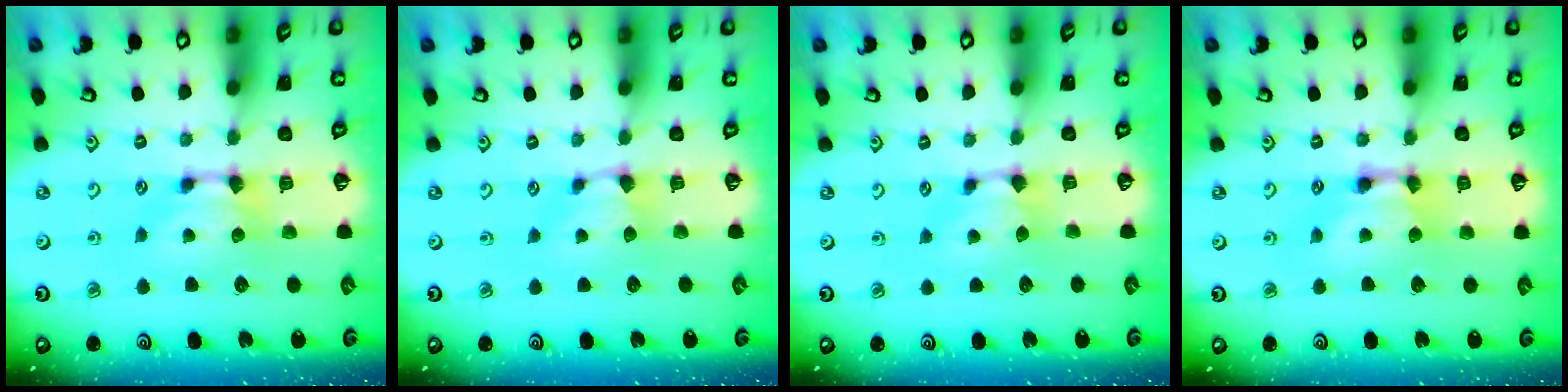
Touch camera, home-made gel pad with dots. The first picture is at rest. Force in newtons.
{"total": 0.9, "press": 0.4, "slide": 0.8}
{"total": 0.9, "press": 0.7, "slide": 0.6}
{"total": 1.7, "press": 1.7, "slide": 0.1}